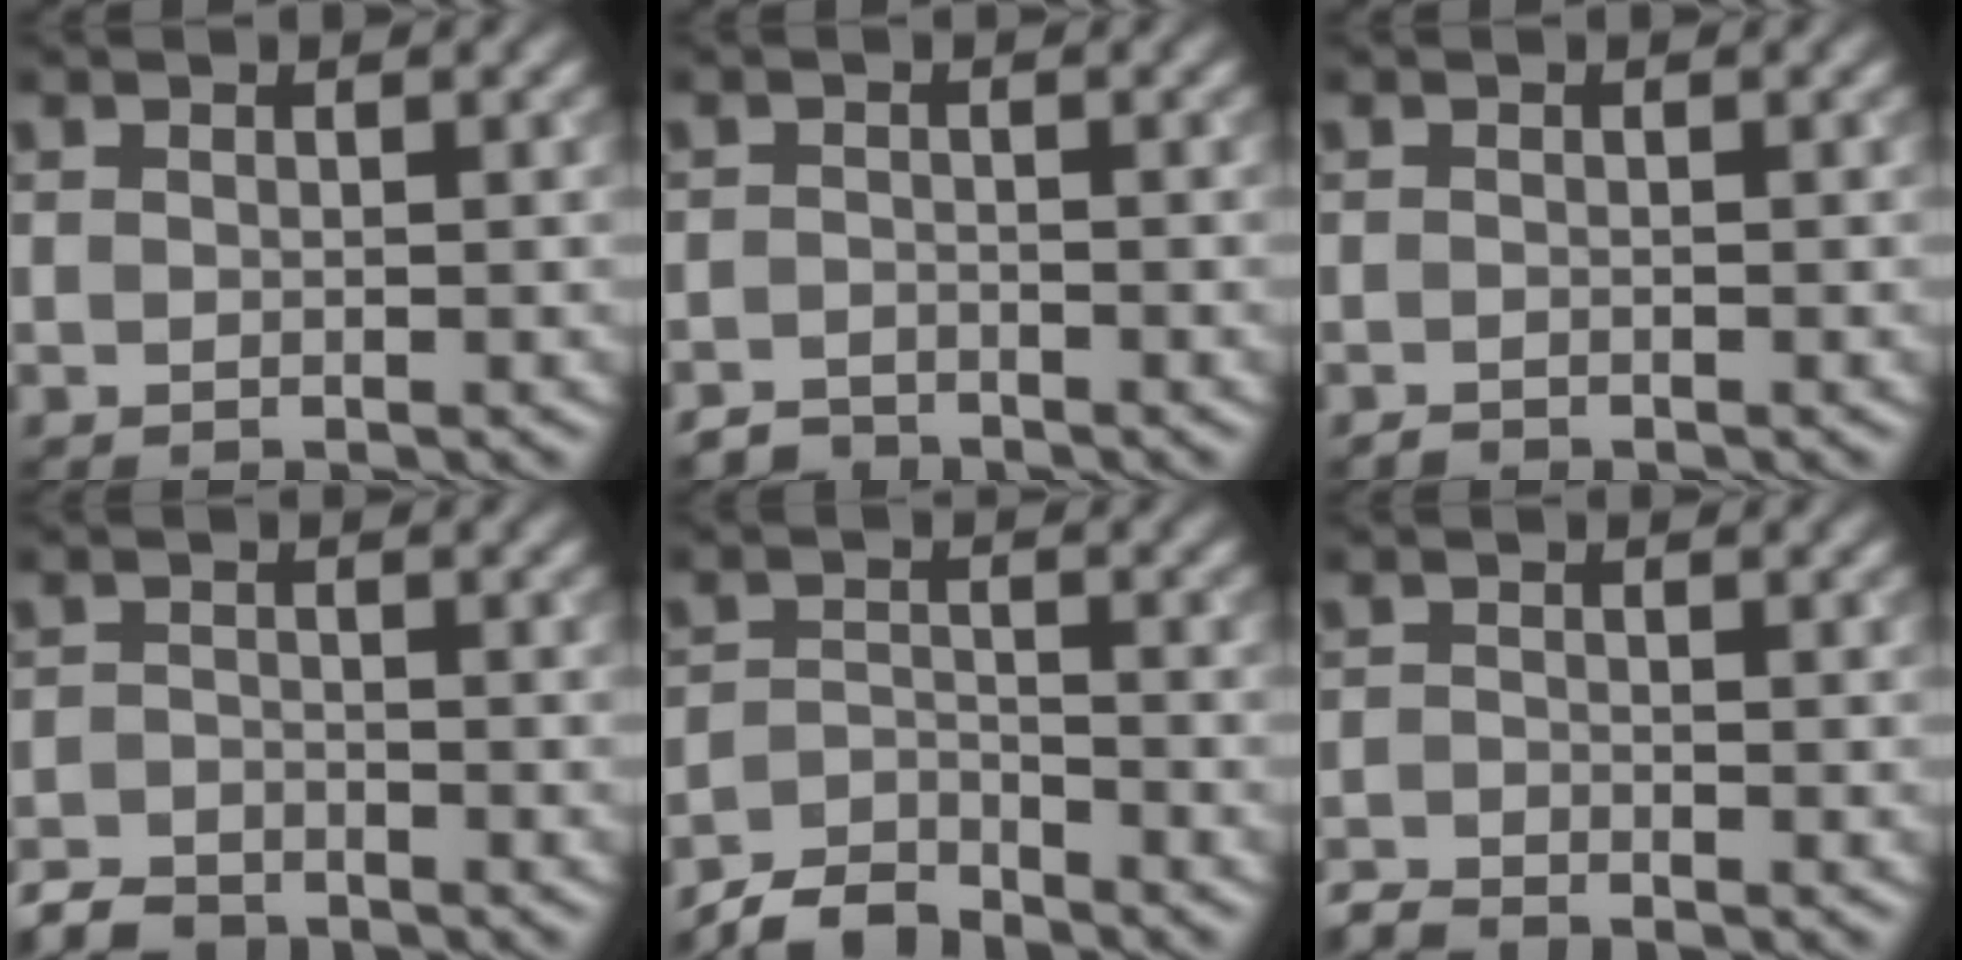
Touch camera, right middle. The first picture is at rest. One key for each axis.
{"total": 1.6, "fx": -1.5, "fy": 0.3, "fz": 0.1, "tx": 0.002, "ty": 0.001, "tz": -0.032}
{"total": 0.6, "fx": -0.6, "fy": 0.1, "fz": 0.0, "tx": 0.003, "ty": -0.001, "tz": -0.011}
{"total": 2.6, "fx": -2.4, "fy": 0.8, "fz": 0.4, "tx": -0.006, "ty": -0.003, "tz": -0.052}
{"total": 3.5, "fx": -3.3, "fy": 0.5, "fz": 0.7, "tx": -0.014, "ty": 0.000, "tz": -0.071}
{"total": 1.7, "fx": -1.7, "fy": 0.1, "fz": 0.2, "tx": -0.005, "ty": -0.005, "tz": -0.041}